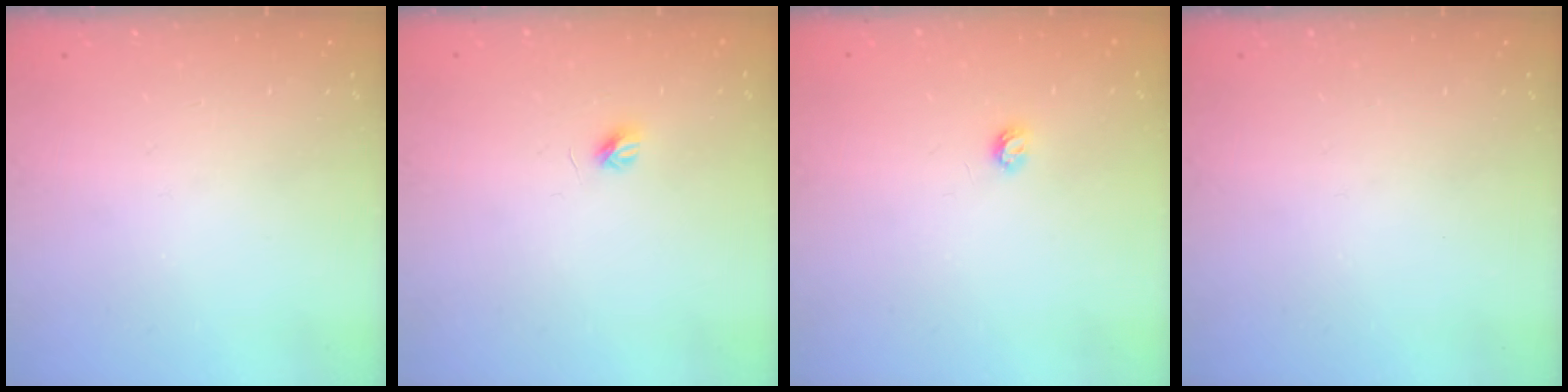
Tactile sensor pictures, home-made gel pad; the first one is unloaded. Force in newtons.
{"total": 3.6, "press": 3.6, "slide": 0.4}
{"total": 3.4, "press": 3.4, "slide": 0.5}
{"total": 0.0}